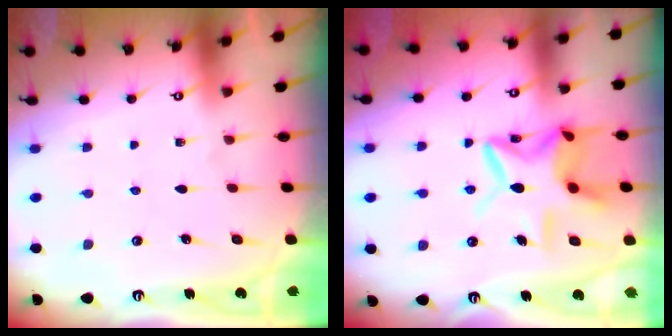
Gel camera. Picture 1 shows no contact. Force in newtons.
{"total": 13.1, "press": 13.1, "slide": 1.1}